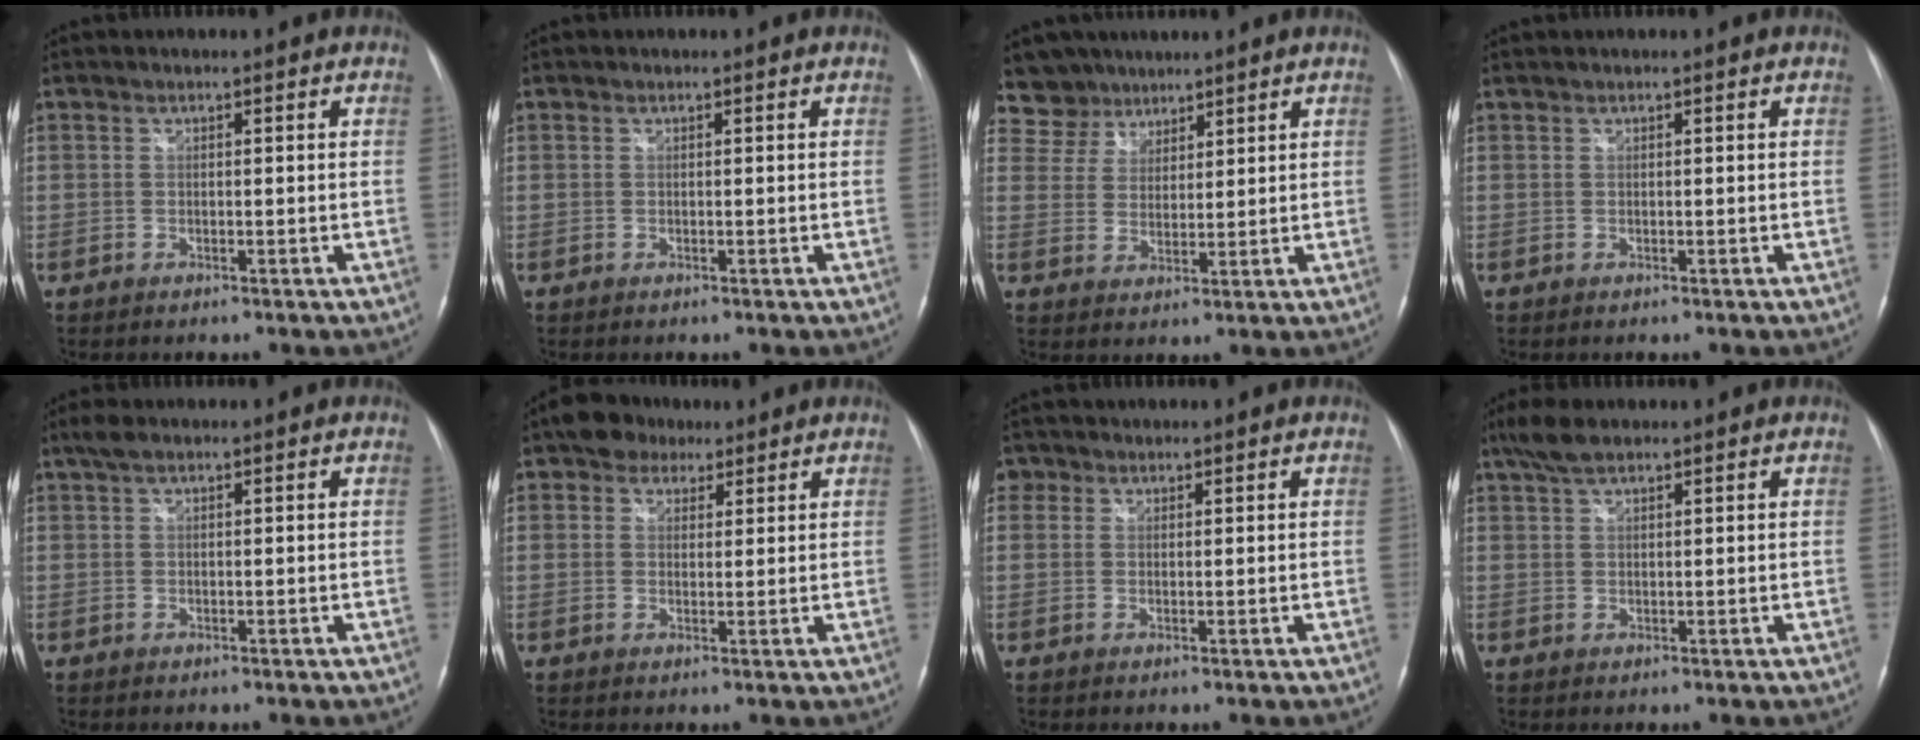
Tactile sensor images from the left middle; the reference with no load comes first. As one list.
[{"total": 0.0}, {"total": 6.4, "force": [5.2, 3.6, -0.9], "torque": [0.025, 0.007, 0.096]}, {"total": 0.0}, {"total": 1.9, "force": [1.3, 0.6, 1.2], "torque": [-0.028, 0.019, 0.025]}, {"total": 4.9, "force": [3.3, 3.3, 1.5], "torque": [-0.030, 0.018, 0.057]}, {"total": 2.3, "force": [1.1, 2.0, 0.2], "torque": [0.004, 0.007, 0.016]}, {"total": 3.9, "force": [2.9, 1.2, 2.3], "torque": [-0.056, 0.015, 0.060]}]